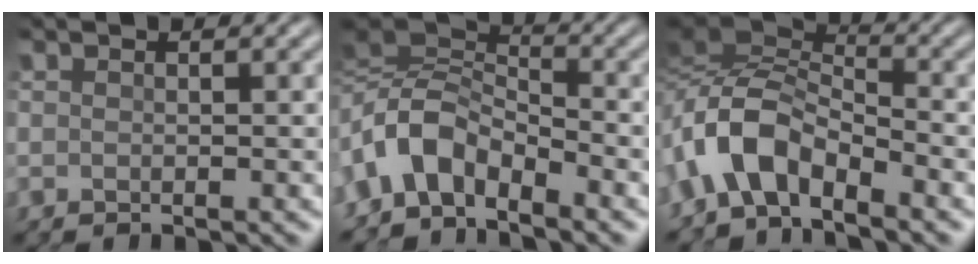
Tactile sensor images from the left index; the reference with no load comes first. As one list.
[{"total": 5.9, "force": [-2.5, 3.5, 4.1], "torque": [-0.080, 0.013, -0.059]}, {"total": 5.8, "force": [-3.1, 2.7, 4.1], "torque": [-0.079, 0.011, -0.069]}]